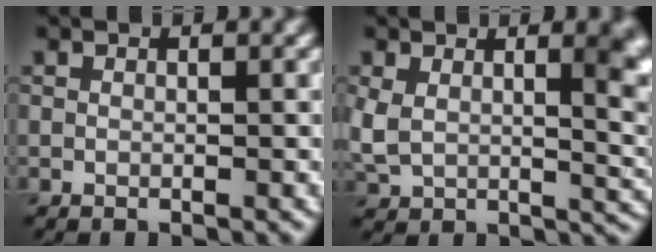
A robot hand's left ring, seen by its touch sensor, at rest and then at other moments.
{"total": 8.2, "force": [2.2, 4.4, 6.5], "torque": [-0.114, -0.023, 0.051]}